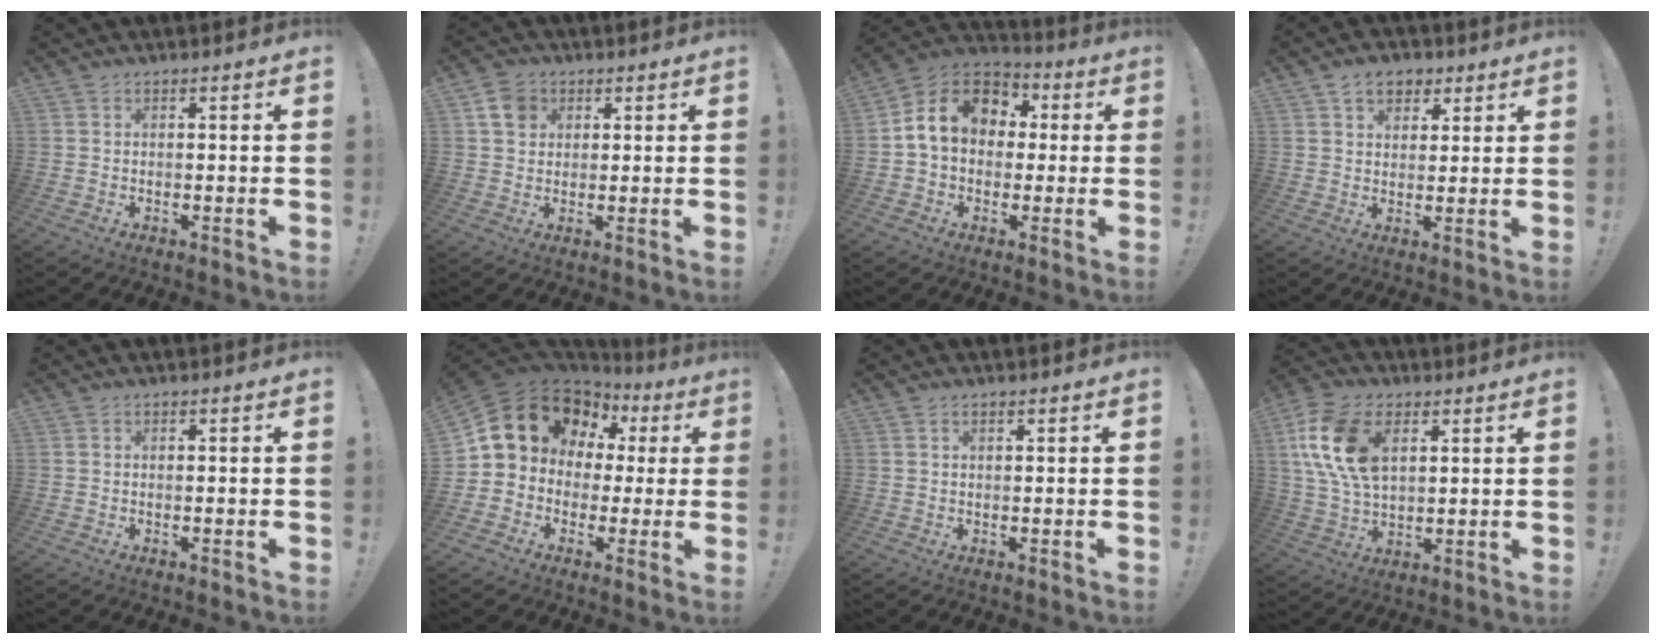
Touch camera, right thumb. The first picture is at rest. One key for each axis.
{"total": 6.6, "fx": 3.0, "fy": 5.2, "fz": 2.8, "tx": -0.042, "ty": -0.002, "tz": 0.058}
{"total": 13.5, "fx": 2.7, "fy": 10.6, "fz": 7.9, "tx": -0.116, "ty": 0.009, "tz": 0.057}
{"total": 7.5, "fx": 4.0, "fy": 5.5, "fz": 3.2, "tx": -0.041, "ty": -0.010, "tz": 0.075}
{"total": 0.0}
{"total": 14.4, "fx": 5.6, "fy": 11.5, "fz": 6.6, "tx": -0.105, "ty": -0.026, "tz": 0.123}
{"total": 1.0, "fx": 0.7, "fy": 0.3, "fz": 0.7, "tx": -0.016, "ty": 0.002, "tz": 0.012}
{"total": 17.5, "fx": 5.9, "fy": 11.3, "fz": 11.9, "tx": -0.238, "ty": -0.013, "tz": 0.110}